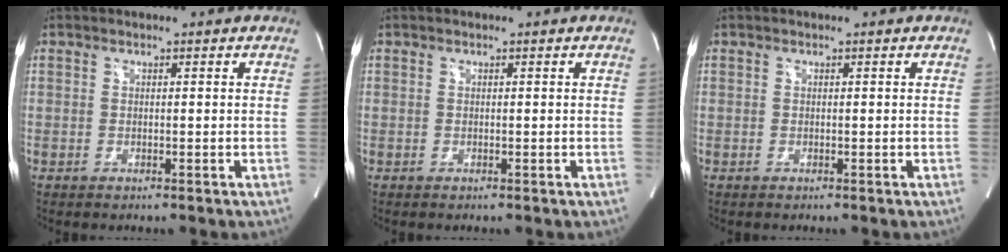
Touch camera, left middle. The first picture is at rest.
{"total": 0.0}
{"total": 0.0}